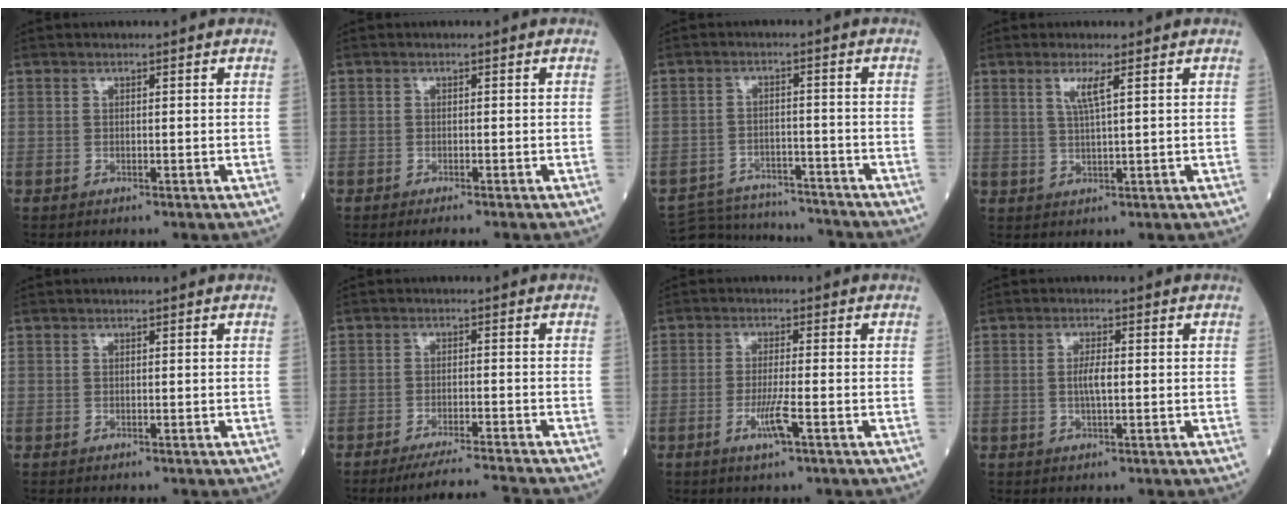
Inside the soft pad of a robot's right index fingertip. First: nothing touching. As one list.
[{"total": 1.5, "force": [-1.0, -0.1, 1.1], "torque": [-0.011, 0.000, -0.015]}, {"total": 12.2, "force": [-11.9, 2.3, 1.7], "torque": [-0.033, 0.011, -0.169]}, {"total": 3.0, "force": [1.3, -0.3, 2.6], "torque": [-0.056, -0.002, 0.026]}, {"total": 0.0}, {"total": 7.2, "force": [-6.6, -1.5, 2.3], "torque": [-0.028, -0.009, -0.112]}, {"total": 4.1, "force": [-1.7, -0.1, 3.8], "torque": [-0.075, -0.008, -0.034]}, {"total": 2.7, "force": [-0.1, 0.5, 2.6], "torque": [-0.053, 0.000, -0.002]}]